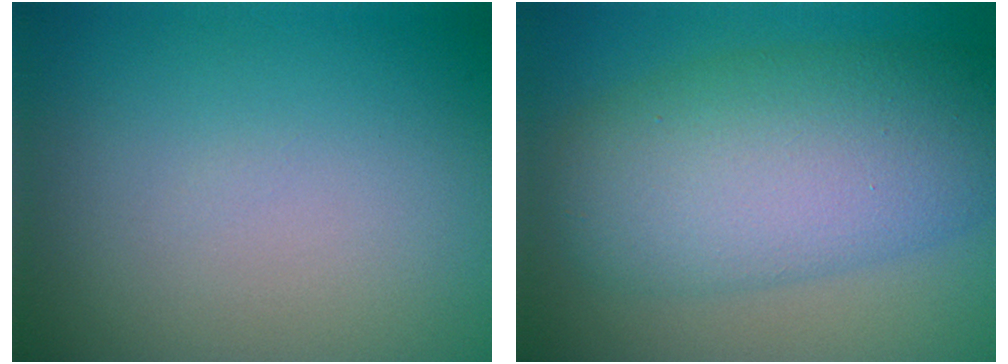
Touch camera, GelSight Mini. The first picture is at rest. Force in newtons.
{"total": 9.6, "press": 9.6, "slide": 0.4}